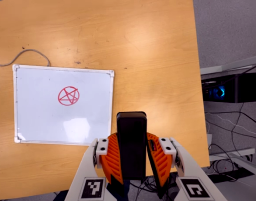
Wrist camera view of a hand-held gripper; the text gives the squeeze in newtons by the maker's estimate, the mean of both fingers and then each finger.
{"total": 9.4, "left": 7.6, "right": 11.2}